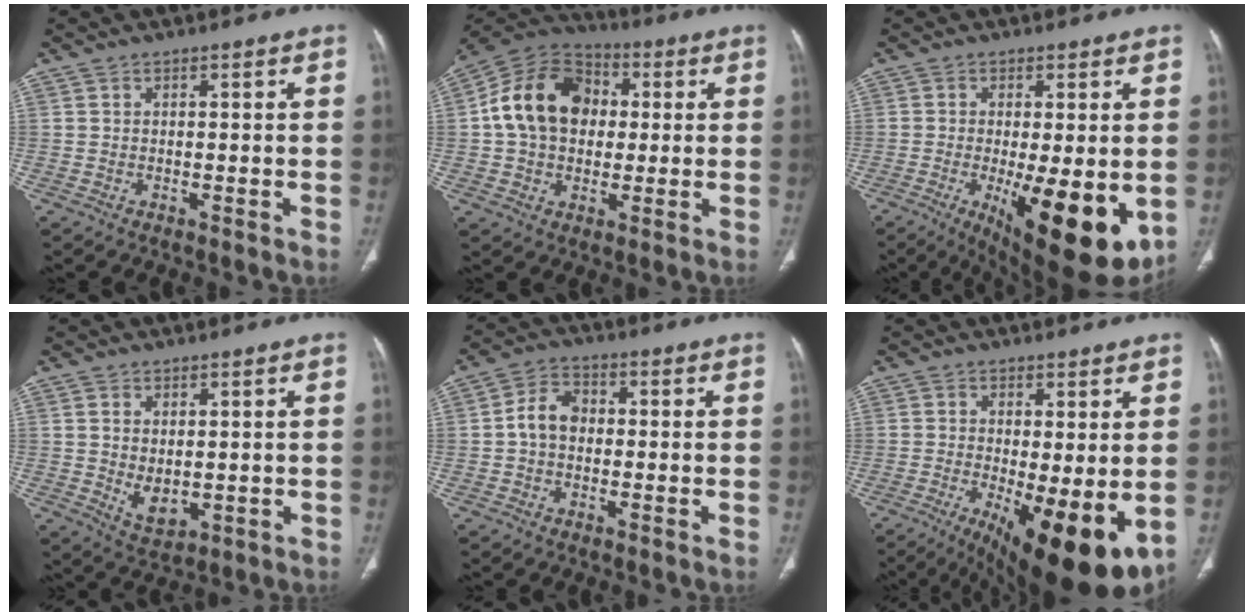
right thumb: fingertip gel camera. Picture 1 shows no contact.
{"total": 16.6, "force": [1.7, 12.5, 10.8], "torque": [-0.167, 0.026, 0.021]}
{"total": 16.7, "force": [-4.0, 5.6, 15.2], "torque": [-0.194, -0.027, -0.037]}
{"total": 5.2, "force": [0.1, 3.2, 4.0], "torque": [-0.063, -0.012, 0.018]}
{"total": 5.8, "force": [-0.3, 4.3, 3.8], "torque": [-0.058, 0.019, -0.016]}
{"total": 15.9, "force": [-3.8, 5.4, 14.4], "torque": [-0.191, -0.027, -0.036]}